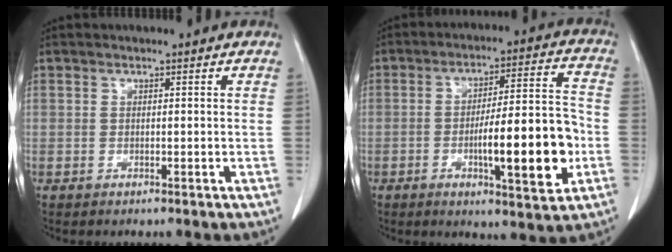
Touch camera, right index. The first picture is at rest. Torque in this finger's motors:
{"motor_torque": [1.84, -0.30, 0.42, 0.09]}